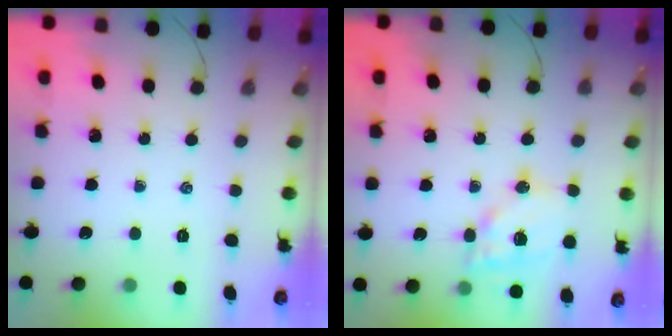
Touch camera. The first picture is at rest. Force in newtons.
{"total": 13.9, "press": 13.6, "slide": 2.9}